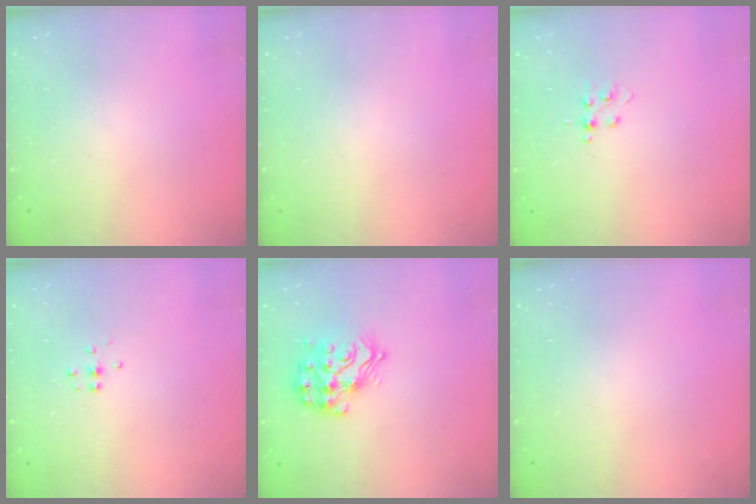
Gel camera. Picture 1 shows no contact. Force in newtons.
{"total": 0.0}
{"total": 5.7, "press": 5.7, "slide": 0.6}
{"total": 4.4, "press": 4.3, "slide": 0.3}
{"total": 16.9, "press": 16.9, "slide": 1.0}
{"total": 0.0}